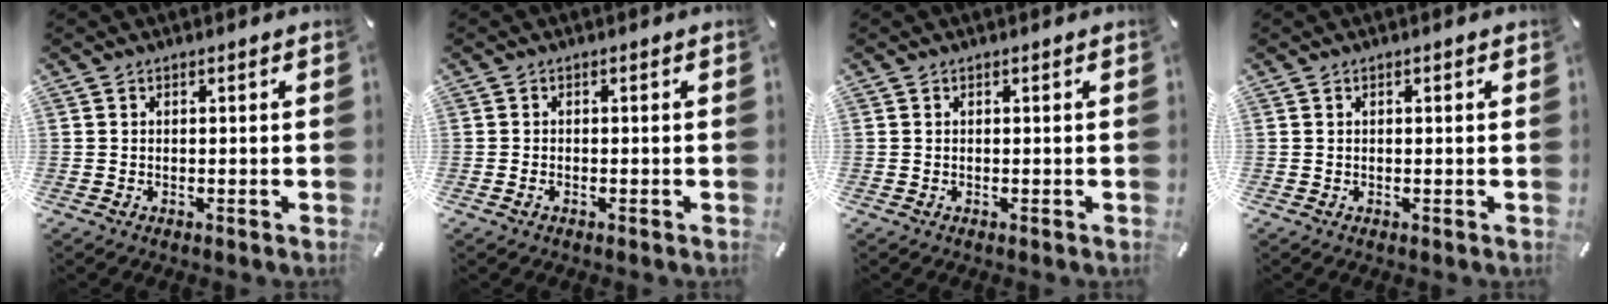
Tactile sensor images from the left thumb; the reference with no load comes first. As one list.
[{"total": 1.3, "force": [-0.7, 0.7, 0.9], "torque": [-0.018, 0.002, -0.013]}, {"total": 0.0}, {"total": 0.6, "force": [0.0, 0.1, 0.6], "torque": [-0.010, 0.000, 0.000]}]